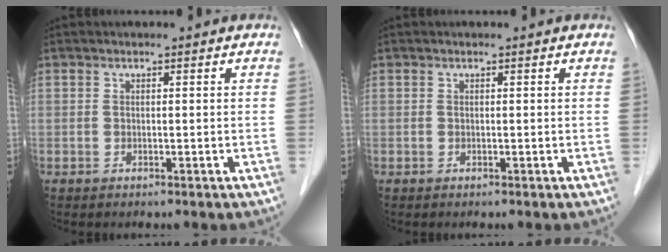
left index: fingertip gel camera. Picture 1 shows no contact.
{"total": 0.0}